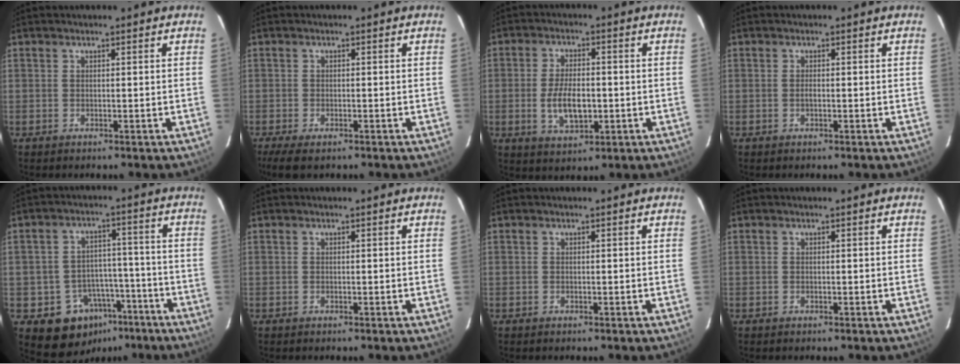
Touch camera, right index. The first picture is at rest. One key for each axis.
{"total": 5.5, "fx": -3.8, "fy": 2.0, "fz": 3.3, "tx": -0.078, "ty": -0.023, "tz": -0.067}
{"total": 7.9, "fx": -1.5, "fy": 3.9, "fz": 6.7, "tx": -0.132, "ty": -0.006, "tz": -0.020}
{"total": 0.6, "fx": -0.2, "fy": 0.3, "fz": 0.5, "tx": -0.011, "ty": -0.001, "tz": -0.004}
{"total": 11.6, "fx": -6.5, "fy": 8.9, "fz": 3.5, "tx": -0.073, "ty": 0.037, "tz": -0.068}
{"total": 0.0}
{"total": 0.0}
{"total": 0.0}